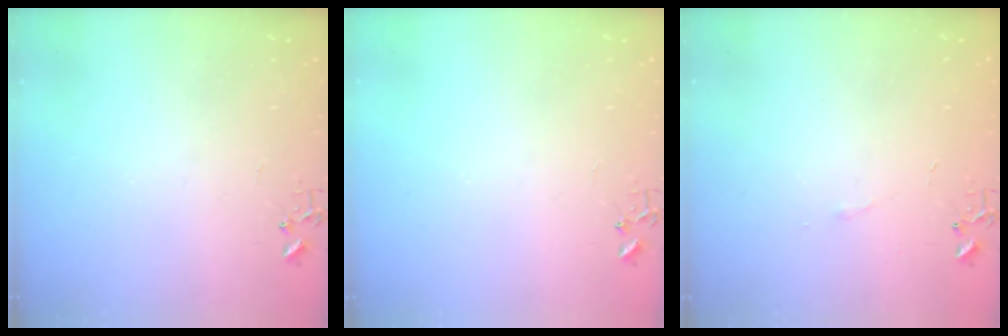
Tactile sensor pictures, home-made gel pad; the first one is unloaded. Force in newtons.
{"total": 0.0}
{"total": 3.3, "press": 3.2, "slide": 0.6}